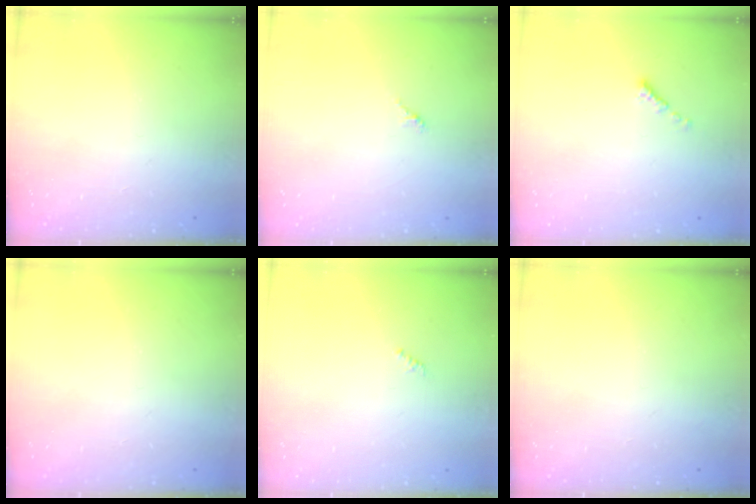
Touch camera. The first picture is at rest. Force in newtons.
{"total": 1.5, "press": 1.4, "slide": 0.4}
{"total": 0.0}
{"total": 0.0}
{"total": 0.7, "press": 0.7, "slide": 0.3}
{"total": 0.0}